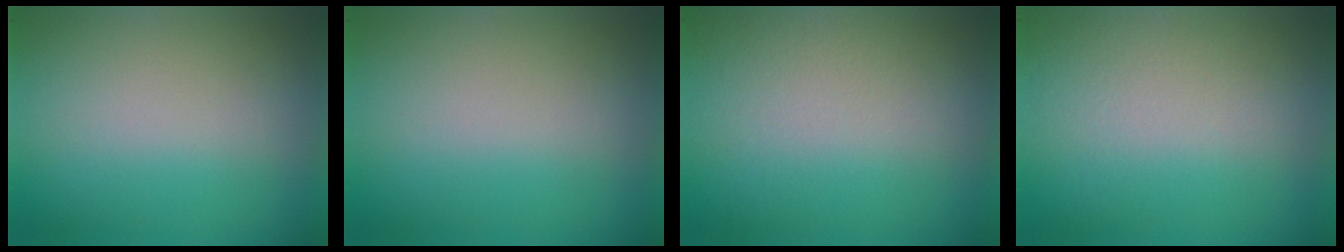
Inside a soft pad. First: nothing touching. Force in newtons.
{"total": 0.0}
{"total": 2.6}
{"total": 4.1}